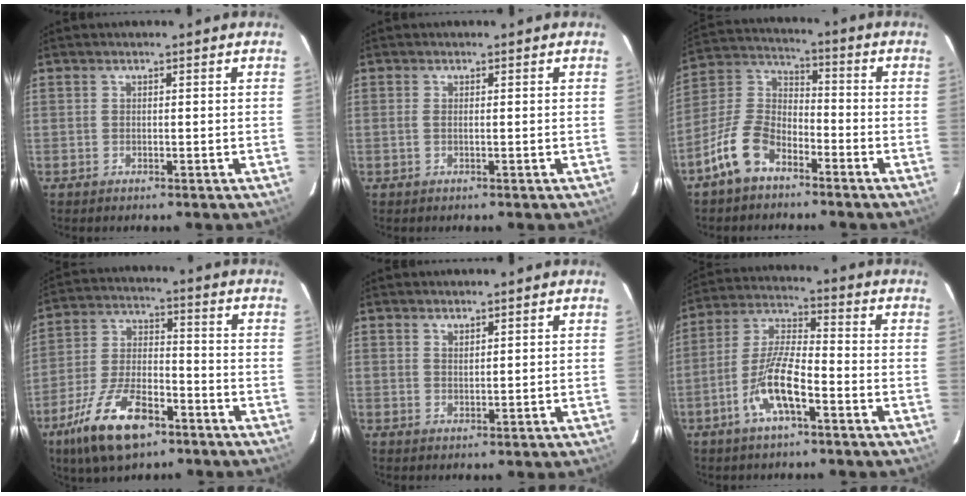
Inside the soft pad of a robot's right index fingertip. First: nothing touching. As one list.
[{"total": 0.8, "force": [0.0, 0.1, 0.8], "torque": [-0.018, 0.000, -0.002]}, {"total": 11.0, "force": [-7.0, 5.9, 6.1], "torque": [-0.138, 0.023, -0.137]}, {"total": 15.8, "force": [-9.7, 6.5, 10.7], "torque": [-0.225, -0.018, -0.172]}, {"total": 1.3, "force": [1.2, 0.4, 0.5], "torque": [-0.007, 0.000, 0.021]}, {"total": 10.2, "force": [-5.0, 2.5, 8.5], "torque": [-0.178, 0.000, -0.095]}]